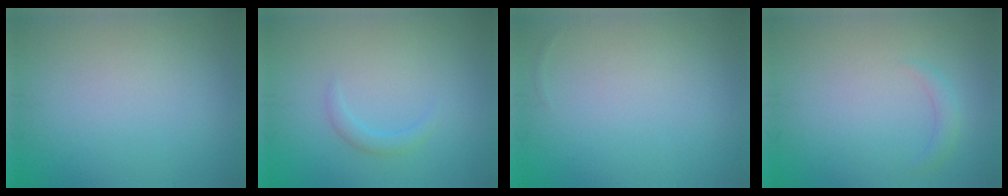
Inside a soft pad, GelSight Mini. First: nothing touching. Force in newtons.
{"total": 1.2, "press": 1.2, "slide": 0.1}
{"total": 0.0}
{"total": 1.1, "press": 1.1, "slide": 0.0}